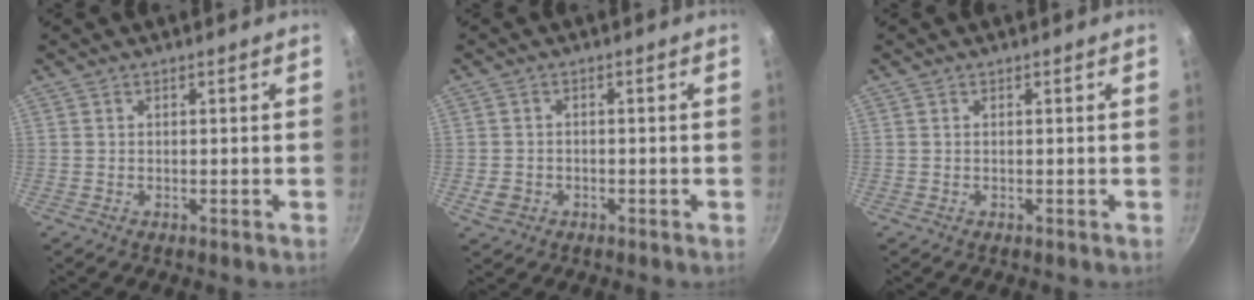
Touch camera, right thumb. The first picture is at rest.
{"total": 3.0, "force": [-1.1, 2.4, 1.4], "torque": [-0.025, 0.012, -0.015]}
{"total": 0.0}